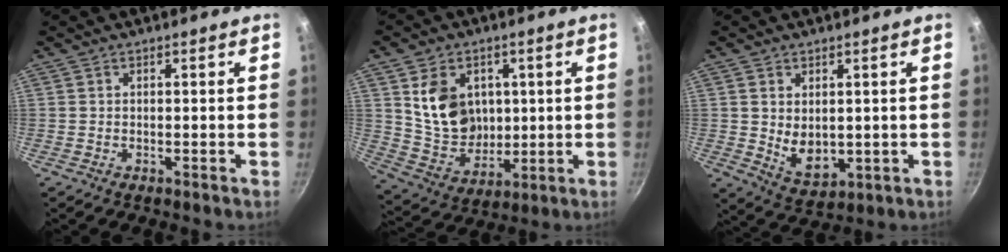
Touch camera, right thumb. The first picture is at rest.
{"total": 13.8, "force": [3.2, 10.9, 7.9], "torque": [-0.108, -0.021, 0.072]}
{"total": 7.1, "force": [0.8, 4.7, 5.2], "torque": [-0.077, -0.021, 0.030]}